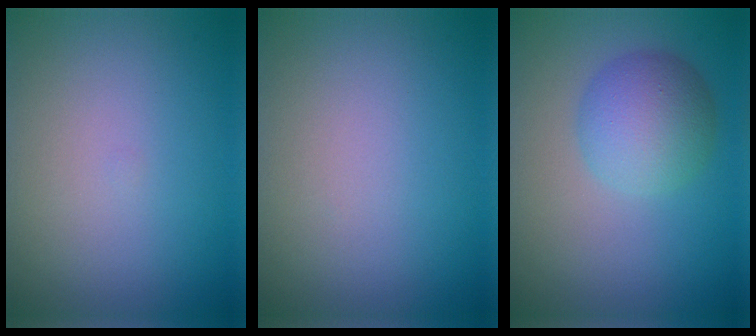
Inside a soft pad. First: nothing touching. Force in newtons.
{"total": 0.0}
{"total": 4.7, "press": 4.7, "slide": 0.2}